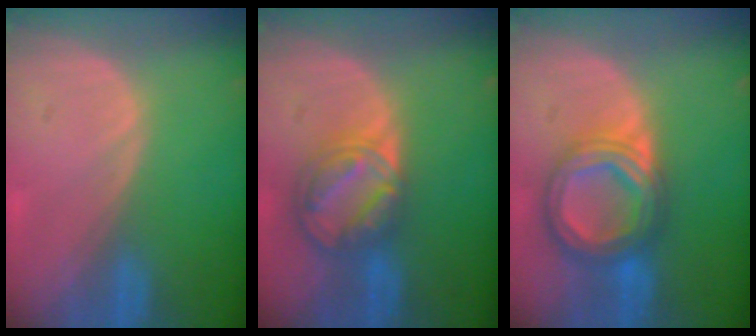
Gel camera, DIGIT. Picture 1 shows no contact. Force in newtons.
{"total": 8.5, "press": 7.1, "slide": 4.7}
{"total": 8.4, "press": 8.4, "slide": 0.5}